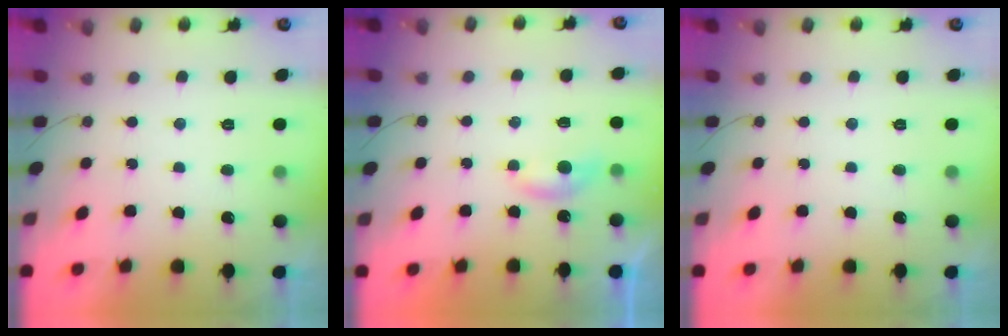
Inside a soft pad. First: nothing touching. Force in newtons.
{"total": 4.8, "press": 4.8, "slide": 0.6}
{"total": 0.0}